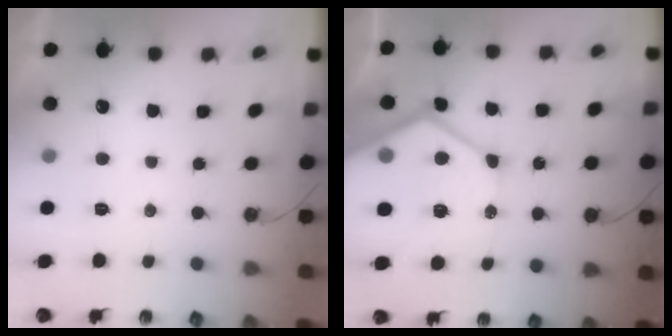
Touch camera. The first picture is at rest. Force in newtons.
{"total": 23.1, "press": 23.1, "slide": 1.8}